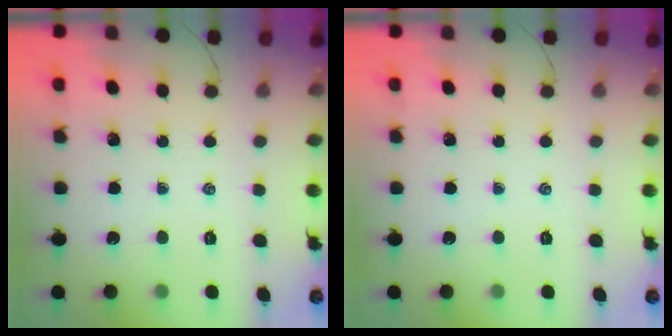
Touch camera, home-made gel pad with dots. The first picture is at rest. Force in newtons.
{"total": 0.0}